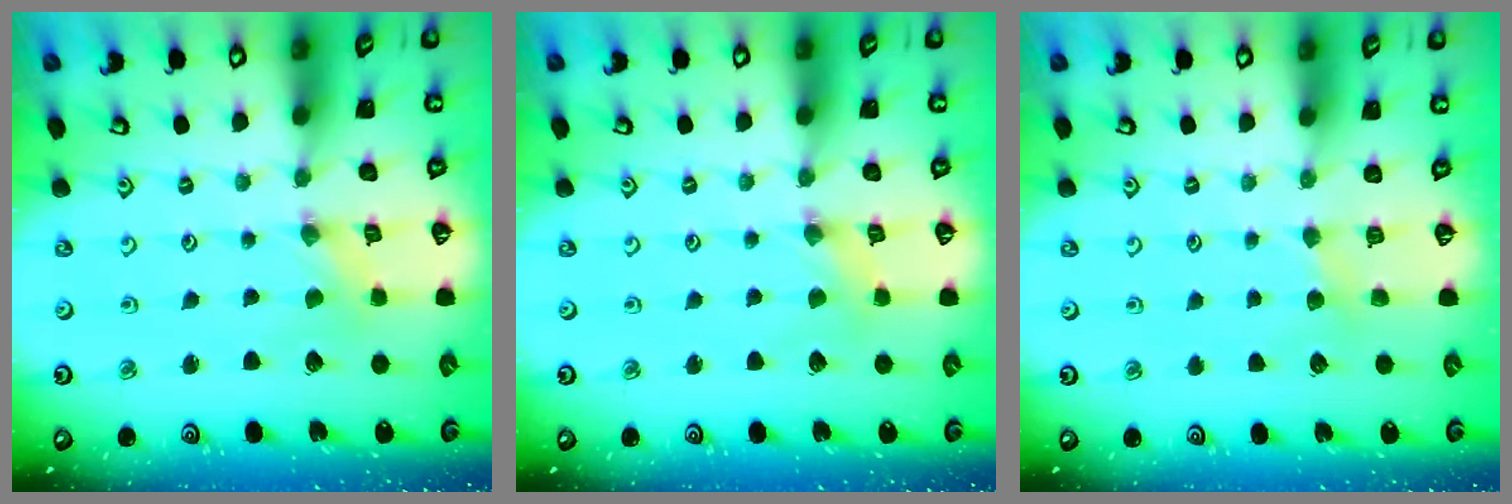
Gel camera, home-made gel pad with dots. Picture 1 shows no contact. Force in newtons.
{"total": 1.2, "press": 1.2, "slide": 0.2}
{"total": 3.0, "press": 3.0, "slide": 0.4}